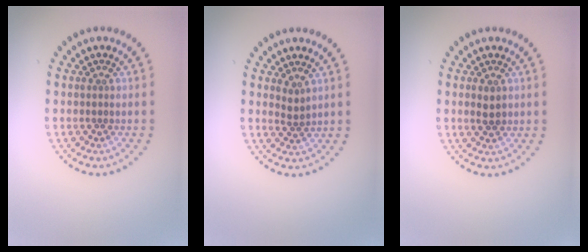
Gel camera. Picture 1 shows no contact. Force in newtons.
{"total": 1.3, "press": 0.9, "slide": 0.9}
{"total": 1.6, "press": 1.5, "slide": 0.2}